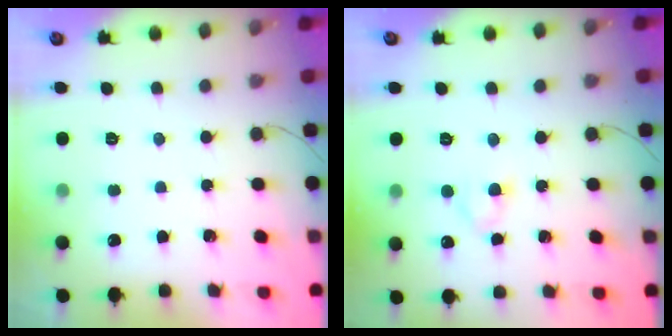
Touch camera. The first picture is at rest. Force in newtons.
{"total": 2.7, "press": 2.4, "slide": 1.2}